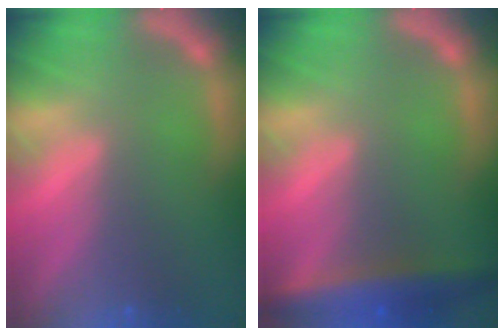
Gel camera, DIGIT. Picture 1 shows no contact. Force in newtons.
{"total": 5.0}